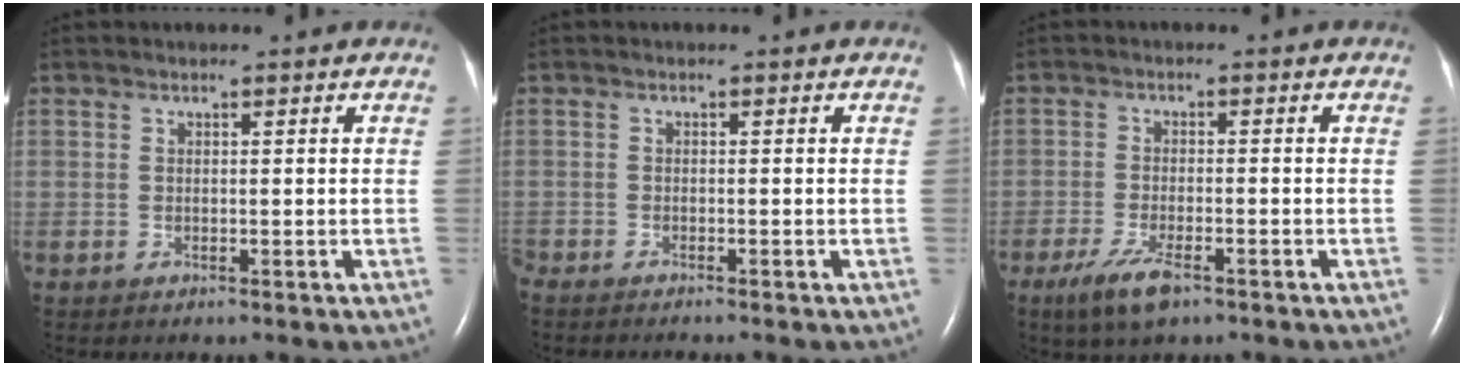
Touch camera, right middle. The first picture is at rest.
{"total": 2.8, "force": [-2.6, -0.1, 1.0], "torque": [-0.016, -0.005, -0.042]}
{"total": 5.4, "force": [-3.4, 1.4, 4.0], "torque": [-0.089, -0.011, -0.057]}